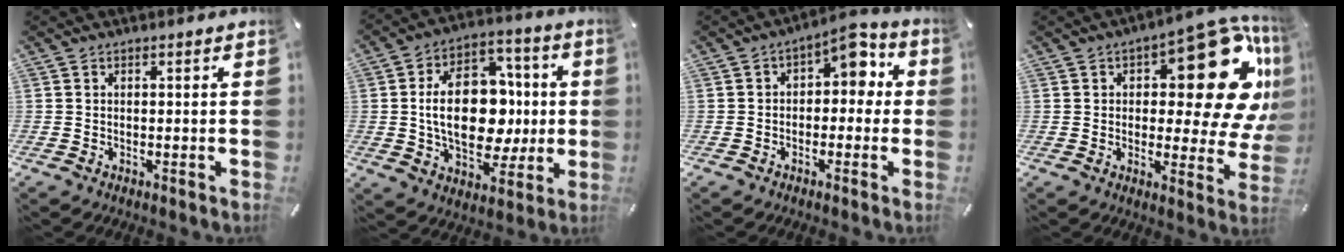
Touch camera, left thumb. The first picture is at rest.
{"total": 19.9, "force": [-0.1, 13.5, 14.6], "torque": [-0.261, -0.001, -0.002]}
{"total": 6.1, "force": [2.1, 3.9, 4.2], "torque": [-0.058, -0.015, 0.027]}
{"total": 24.5, "force": [8.3, 11.7, 19.9], "torque": [-0.229, -0.060, 0.138]}